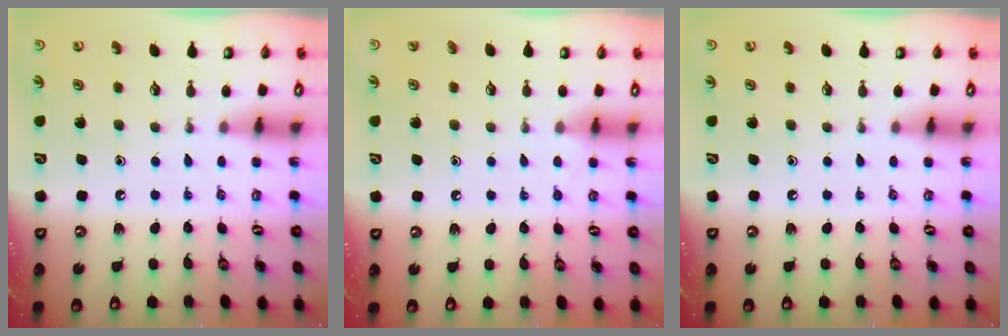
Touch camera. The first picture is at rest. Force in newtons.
{"total": 3.0, "press": 3.0, "slide": 0.3}
{"total": 0.0}